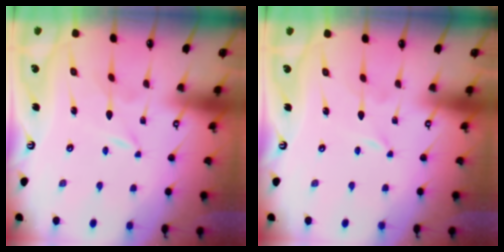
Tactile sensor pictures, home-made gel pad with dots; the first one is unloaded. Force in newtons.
{"total": 0.0}